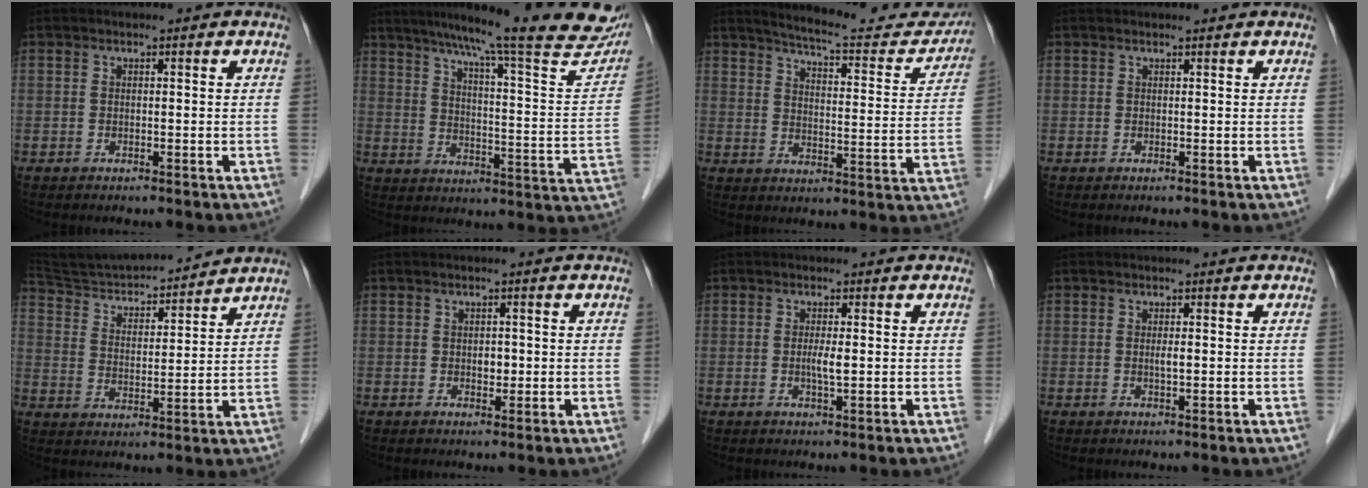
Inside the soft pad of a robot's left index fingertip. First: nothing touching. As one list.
[{"total": 25.5, "force": [21.6, 2.1, 13.5], "torque": [-0.199, -0.039, 0.270]}, {"total": 16.9, "force": [15.9, 2.9, 5.2], "torque": [-0.059, -0.034, 0.194]}, {"total": 1.7, "force": [1.7, 0.2, 0.2], "torque": [-0.007, 0.020, 0.022]}, {"total": 15.4, "force": [14.5, 1.7, 4.9], "torque": [-0.086, 0.014, 0.240]}, {"total": 1.4, "force": [-0.1, 1.0, 1.0], "torque": [-0.016, 0.001, 0.001]}, {"total": 1.9, "force": [0.0, 0.1, 1.9], "torque": [-0.040, -0.002, -0.001]}, {"total": 0.9, "force": [0.1, 0.1, 0.8], "torque": [-0.018, -0.002, 0.001]}]